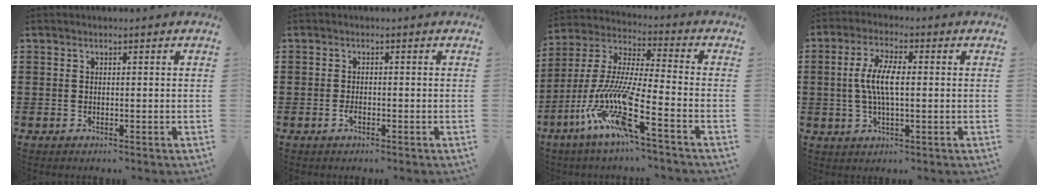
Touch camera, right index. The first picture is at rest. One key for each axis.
{"total": 1.4, "fx": -0.6, "fy": 0.4, "fz": 1.2, "tx": -0.032, "ty": -0.008, "tz": -0.012}
{"total": 13.0, "fx": -8.0, "fy": 1.1, "fz": 10.2, "tx": -0.233, "ty": -0.020, "tz": -0.164}
{"total": 6.4, "fx": 0.0, "fy": 2.0, "fz": 6.1, "tx": -0.131, "ty": -0.003, "tz": -0.008}